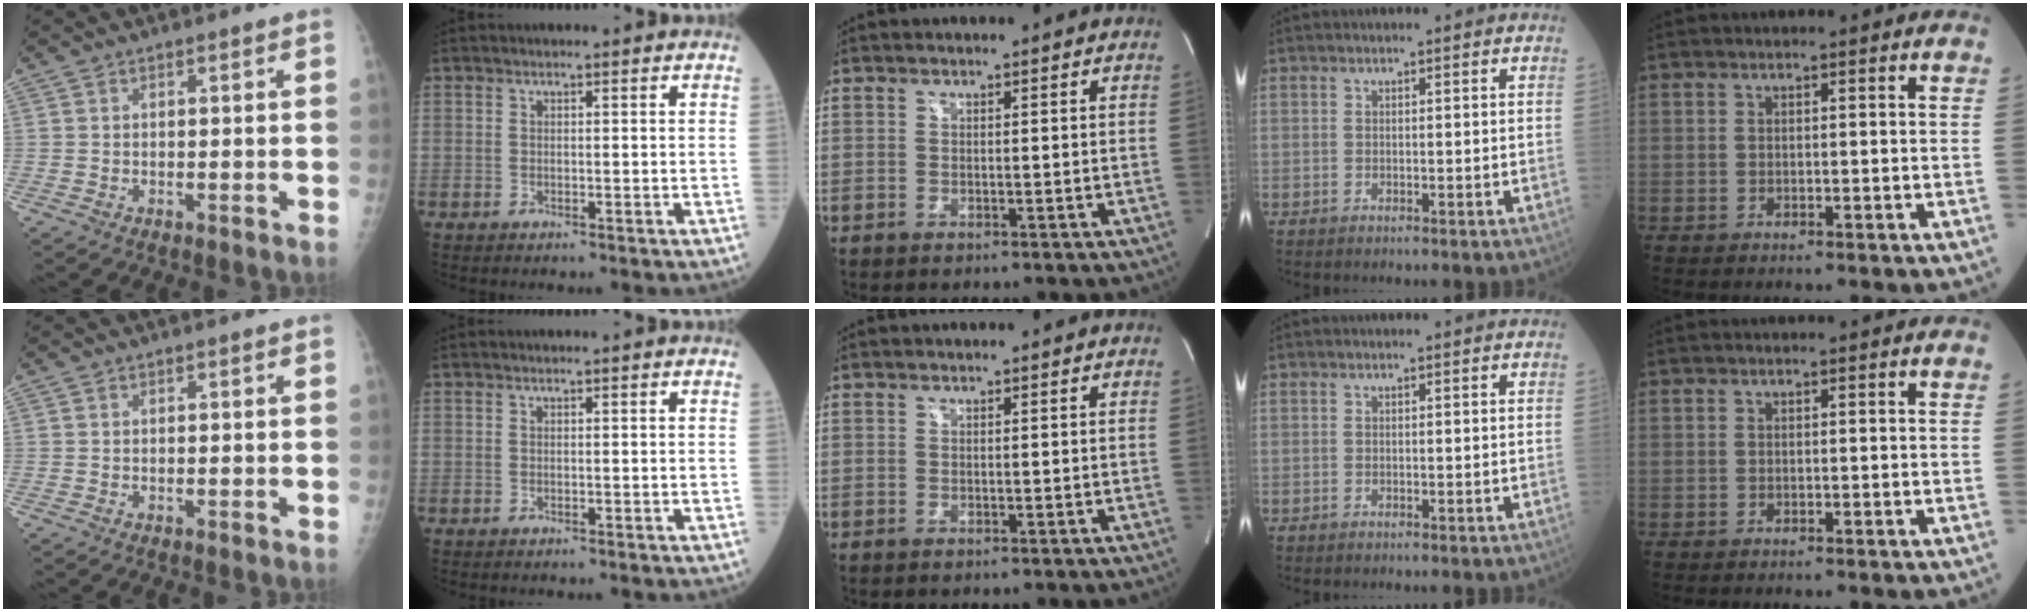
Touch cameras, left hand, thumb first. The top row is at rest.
{}